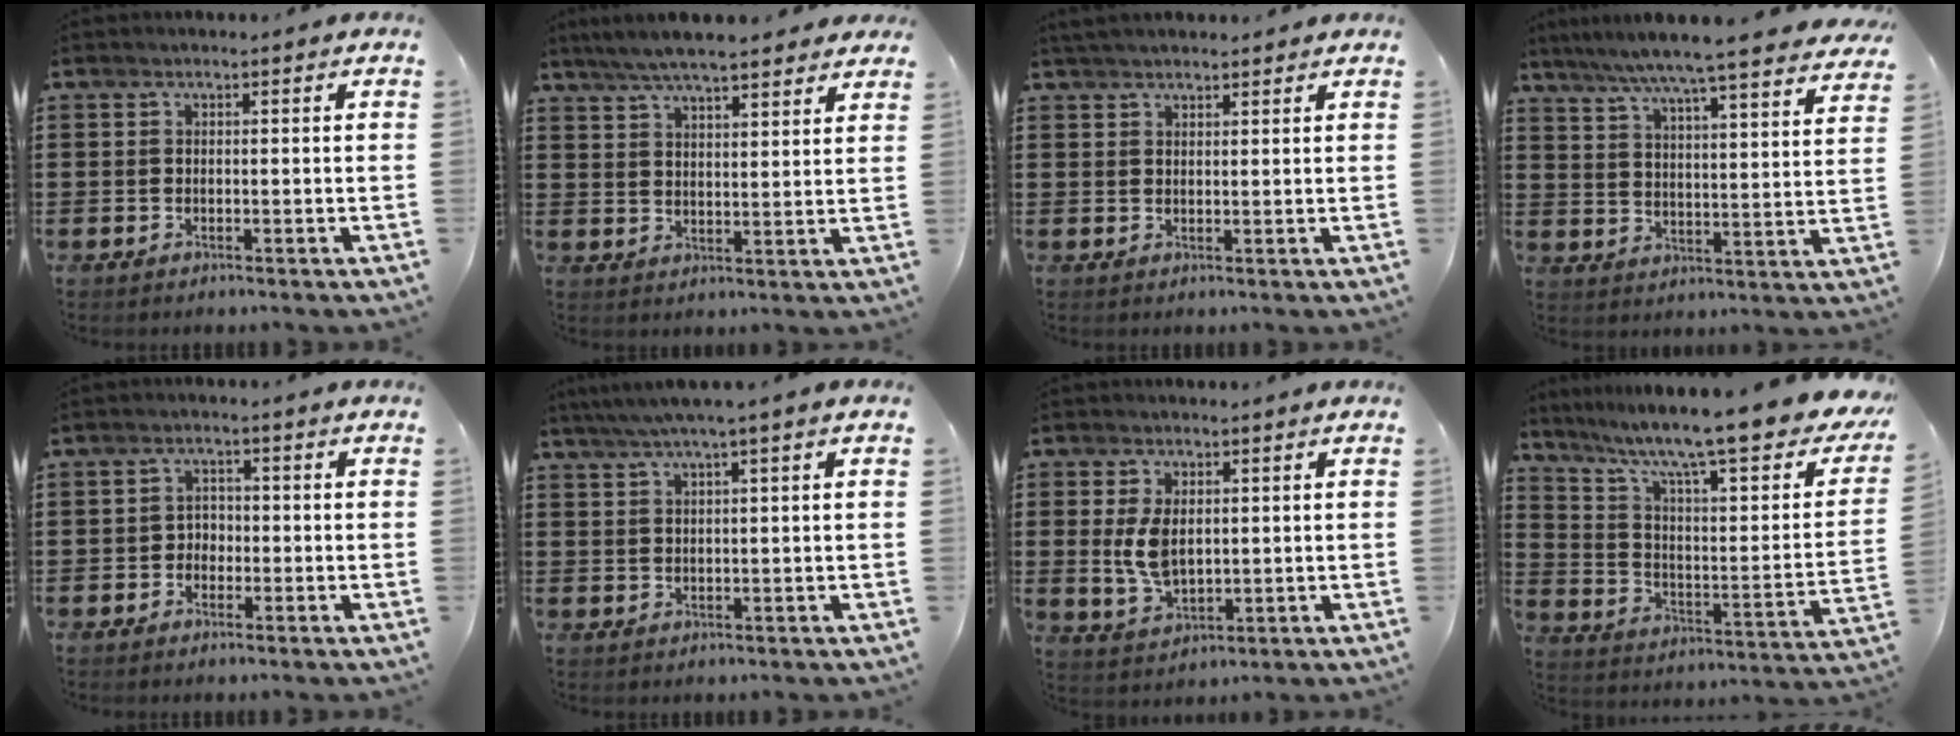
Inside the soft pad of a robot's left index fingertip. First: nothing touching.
{"total": 5.8, "force": [5.3, 0.7, 2.4], "torque": [-0.063, -0.013, 0.096]}
{"total": 2.2, "force": [2.1, 0.5, 0.6], "torque": [-0.017, 0.004, 0.041]}
{"total": 6.6, "force": [5.8, -0.8, 3.0], "torque": [-0.083, -0.044, 0.093]}
{"total": 2.1, "force": [-1.1, 1.7, 0.6], "torque": [-0.018, 0.008, -0.027]}
{"total": 2.7, "force": [1.5, -0.3, 2.2], "torque": [-0.044, 0.002, 0.026]}
{"total": 5.9, "force": [0.9, 3.5, 4.7], "torque": [-0.118, 0.002, 0.010]}
{"total": 11.6, "force": [9.0, 1.2, 7.1], "torque": [-0.148, -0.072, 0.142]}